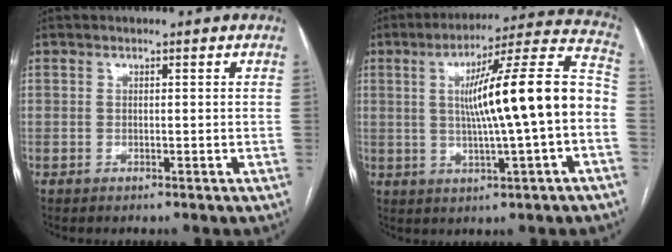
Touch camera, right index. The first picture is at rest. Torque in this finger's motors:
{"motor_torque": [0.84, -0.15, 0.49, 0.21]}